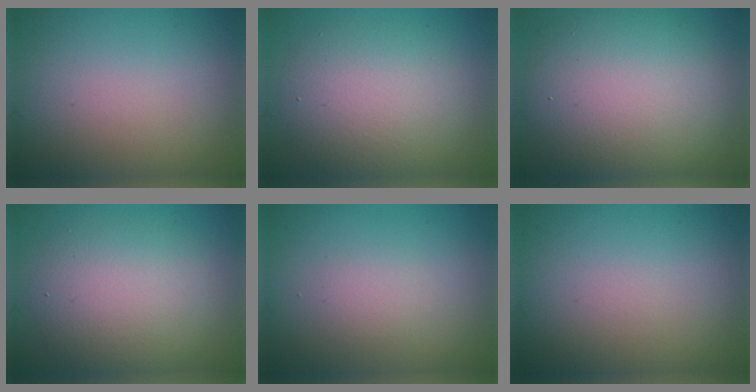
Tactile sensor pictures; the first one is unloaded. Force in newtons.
{"total": 6.2, "press": 6.2, "slide": 0.2}
{"total": 10.5, "press": 10.5, "slide": 0.6}
{"total": 5.5, "press": 5.5, "slide": 0.4}
{"total": 1.3, "press": 1.3, "slide": 0.0}
{"total": 0.0}